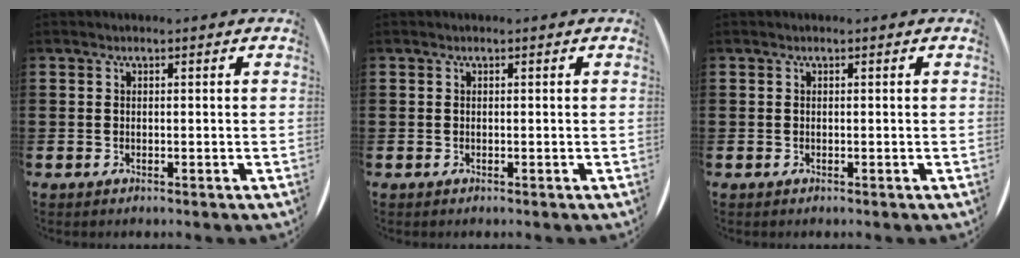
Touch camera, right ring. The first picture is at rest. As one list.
[{"total": 0.0}, {"total": 0.0}]